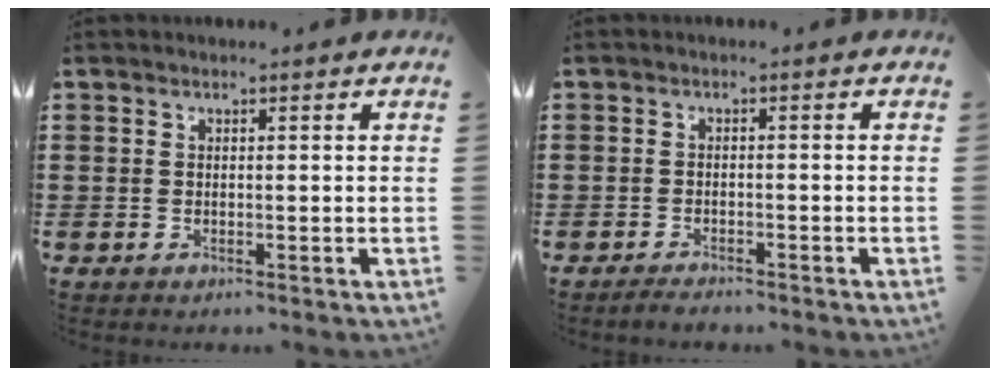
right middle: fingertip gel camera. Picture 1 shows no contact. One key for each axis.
{"total": 1.4, "fx": -1.3, "fy": 0.1, "fz": 0.3, "tx": -0.010, "ty": -0.001, "tz": -0.025}